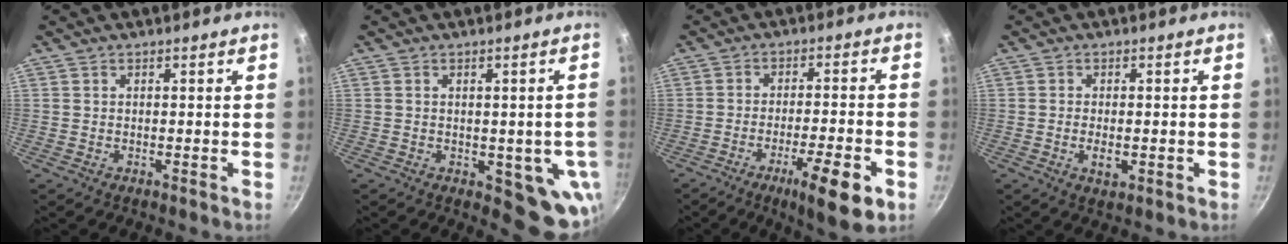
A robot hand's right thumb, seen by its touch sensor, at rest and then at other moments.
{"total": 9.8, "force": [-1.9, 5.0, 8.2], "torque": [-0.052, -0.007, -0.019]}
{"total": 11.3, "force": [-5.4, 2.1, 9.7], "torque": [-0.142, 0.019, -0.077]}
{"total": 3.2, "force": [-0.7, 1.6, 2.6], "torque": [-0.050, -0.005, -0.012]}